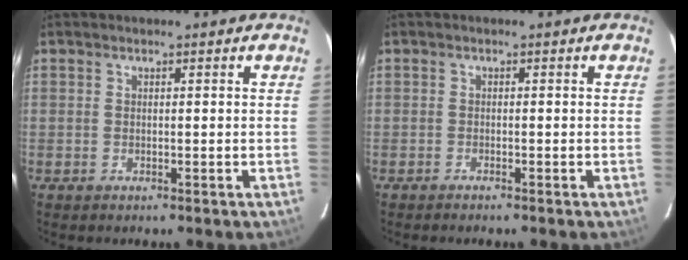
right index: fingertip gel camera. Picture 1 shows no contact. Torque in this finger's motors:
{"motor_torque": [0.04, -0.01, 0.04, 0.01]}